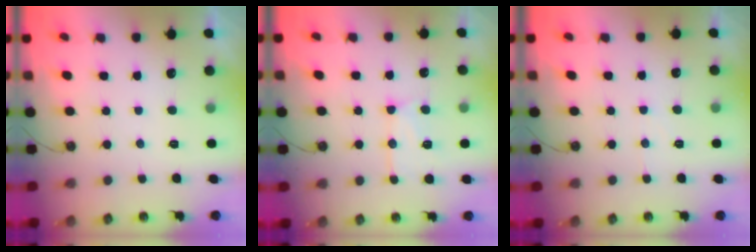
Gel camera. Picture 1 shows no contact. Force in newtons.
{"total": 13.0, "press": 12.9, "slide": 1.1}
{"total": 4.4, "press": 4.4, "slide": 0.7}